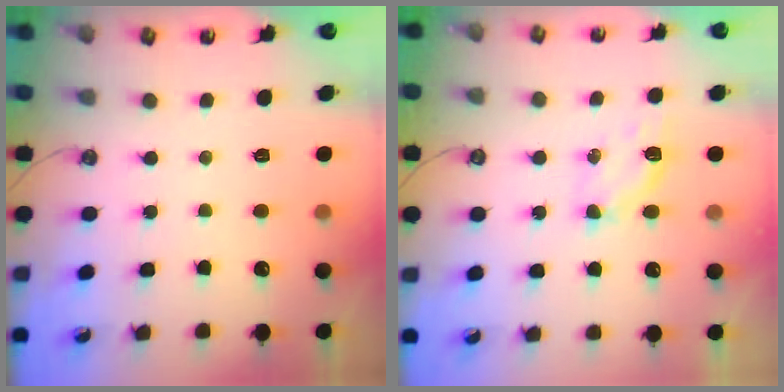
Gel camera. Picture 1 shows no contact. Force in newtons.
{"total": 4.9, "press": 4.9, "slide": 0.5}